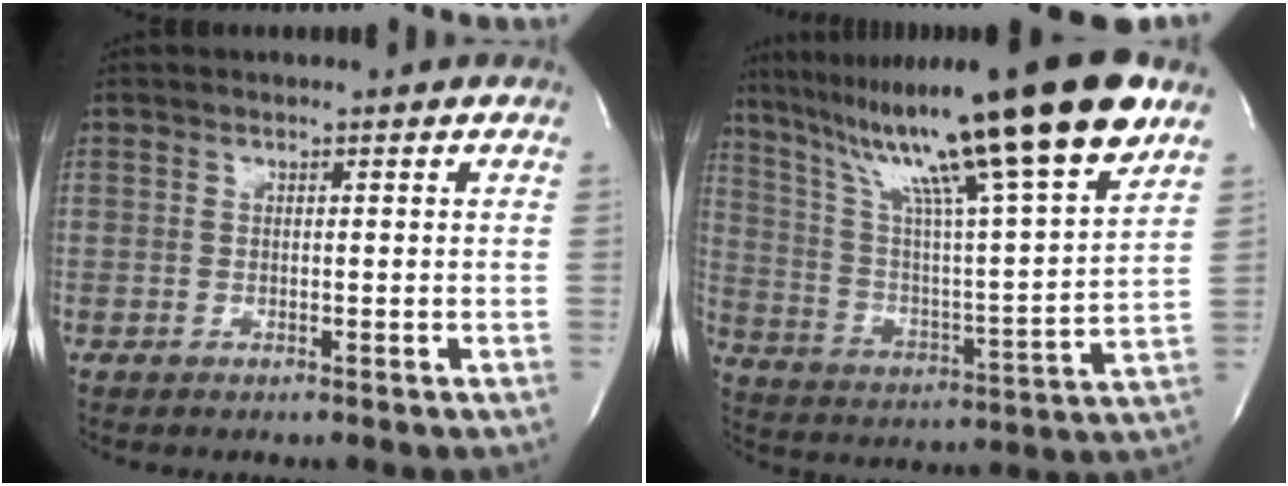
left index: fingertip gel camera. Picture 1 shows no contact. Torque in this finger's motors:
{"motor_torque": [0.28, -0.24, 0.83, 0.15]}